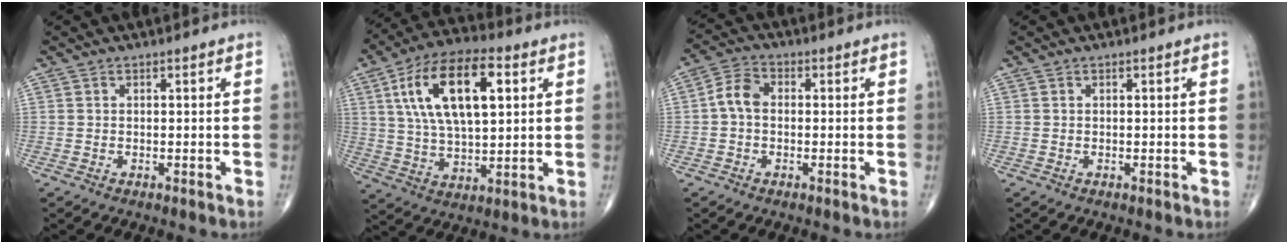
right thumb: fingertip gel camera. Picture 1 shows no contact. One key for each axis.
{"total": 18.5, "fx": 5.6, "fy": 8.5, "fz": 15.5, "tx": -0.268, "ty": 0.003, "tz": 0.097}
{"total": 4.9, "fx": -0.3, "fy": 3.4, "fz": 3.4, "tx": -0.060, "ty": 0.016, "tz": -0.016}
{"total": 0.0}